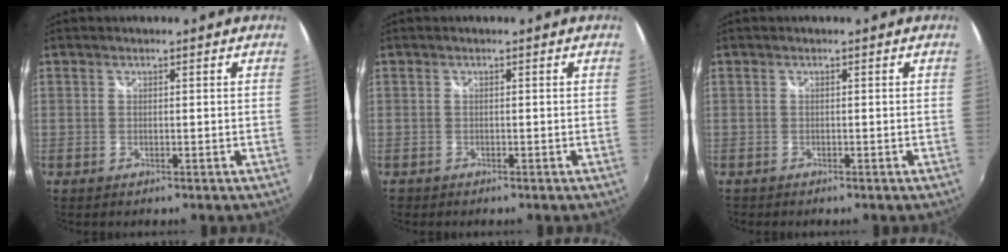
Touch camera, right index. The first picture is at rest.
{"total": 0.9, "force": [-0.6, 0.7, -0.1], "torque": [-0.002, 0.001, -0.012]}
{"total": 0.7, "force": [-0.6, 0.4, -0.1], "torque": [-0.002, -0.001, -0.012]}